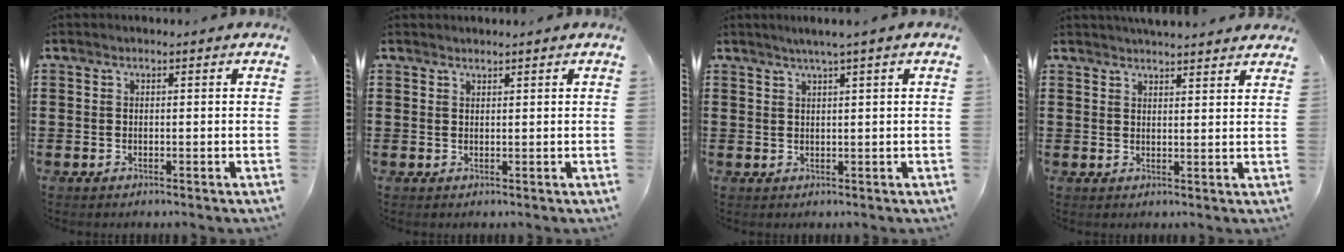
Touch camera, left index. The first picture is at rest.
{"total": 1.0, "force": [1.0, 0.0, 0.0], "torque": [-0.002, -0.002, 0.019]}
{"total": 1.9, "force": [1.2, -0.5, 1.3], "torque": [-0.024, -0.003, 0.021]}
{"total": 3.0, "force": [3.0, -0.1, 0.4], "torque": [-0.014, -0.007, 0.055]}